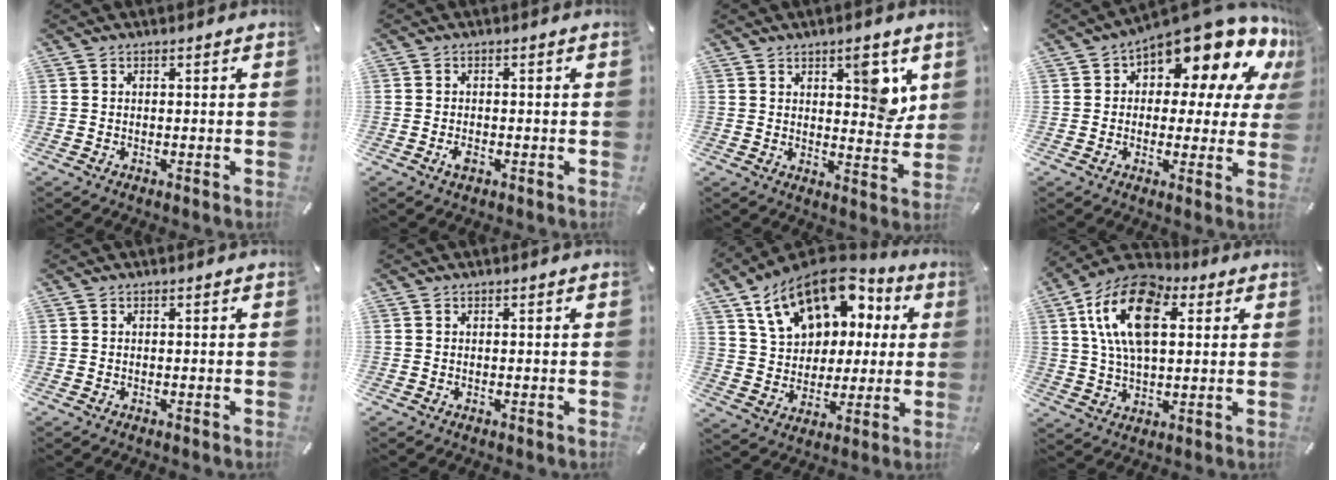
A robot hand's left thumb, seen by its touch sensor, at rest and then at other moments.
{"total": 2.0, "force": [-0.9, 1.1, 1.3], "torque": [-0.031, 0.002, -0.019]}
{"total": 8.5, "force": [3.8, 4.1, 6.4], "torque": [-0.060, -0.025, 0.055]}
{"total": 15.9, "force": [11.0, 6.6, 9.3], "torque": [-0.129, -0.099, 0.184]}
{"total": 0.0}
{"total": 0.0}
{"total": 17.7, "force": [8.6, 12.4, 9.2], "torque": [-0.171, -0.036, 0.159]}
{"total": 17.5, "force": [6.0, 10.0, 13.0], "torque": [-0.259, 0.001, 0.102]}